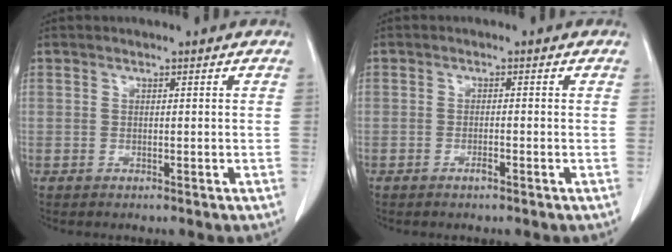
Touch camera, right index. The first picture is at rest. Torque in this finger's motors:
{"motor_torque": [-0.07, 0.05, 0.00, 0.00]}